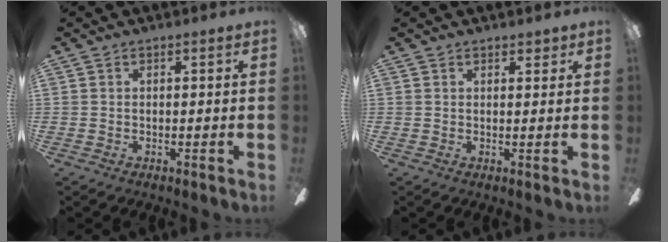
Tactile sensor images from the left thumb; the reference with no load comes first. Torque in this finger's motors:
{"motor_torque": [0.13, -0.04, -0.62, 0.10, 0.00]}